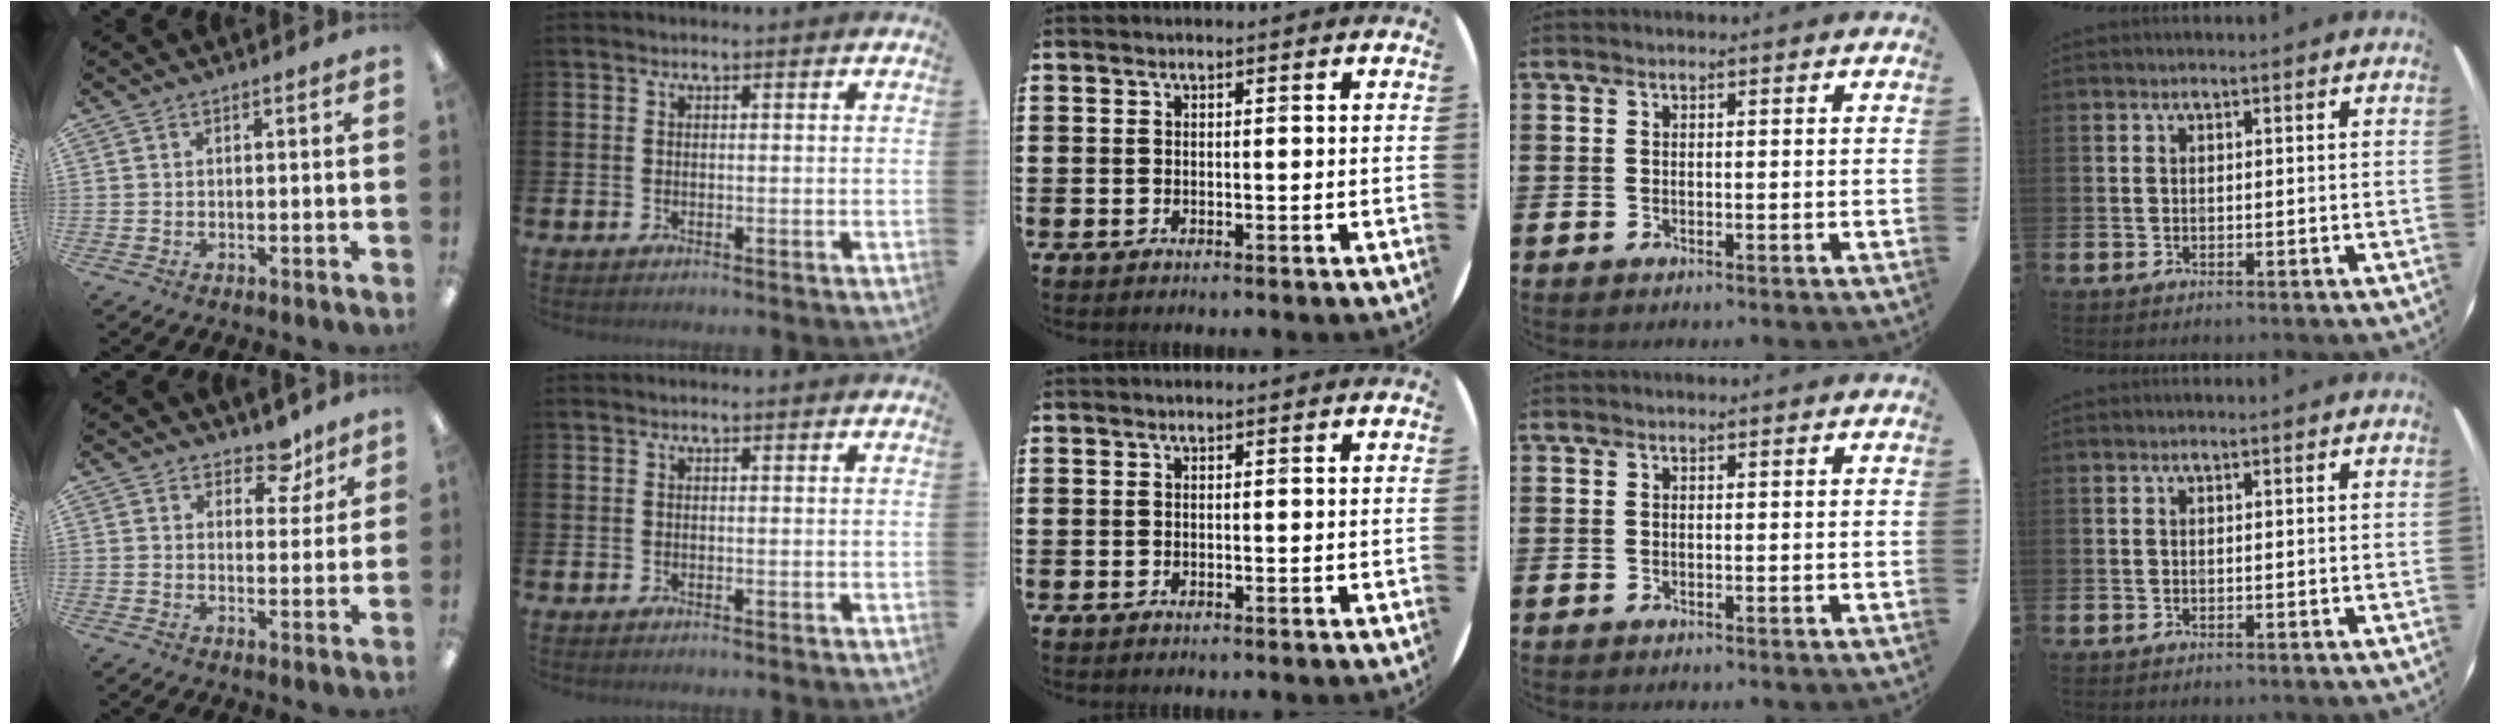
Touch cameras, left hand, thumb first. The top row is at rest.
{"thumb": {"total": 6.7, "force": [5.1, 3.6, 2.5], "torque": [-0.027, -0.028, 0.087]}}